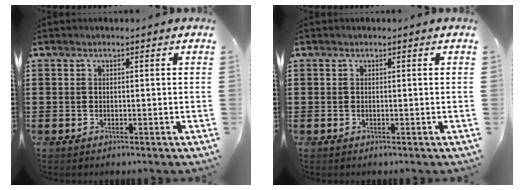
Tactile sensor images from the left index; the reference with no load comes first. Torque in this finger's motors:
{"motor_torque": [-0.01, 0.00, 0.00, 0.00]}